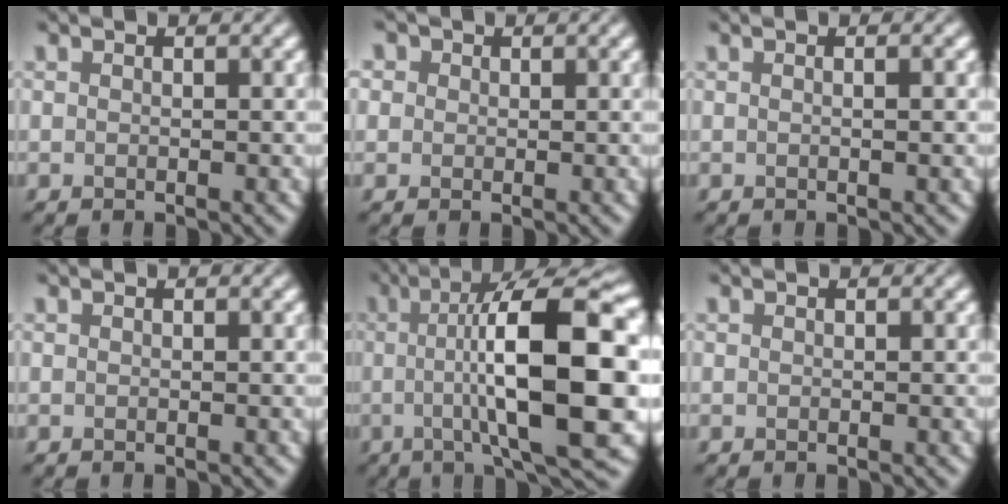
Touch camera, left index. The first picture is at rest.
{"total": 2.1, "force": [1.0, 1.7, 0.8], "torque": [-0.014, 0.013, 0.001]}
{"total": 1.4, "force": [0.2, 0.5, 1.3], "torque": [-0.013, -0.001, -0.005]}
{"total": 0.0}
{"total": 14.5, "force": [0.0, 3.3, 14.1], "torque": [-0.190, 0.013, -0.002]}
{"total": 0.0}